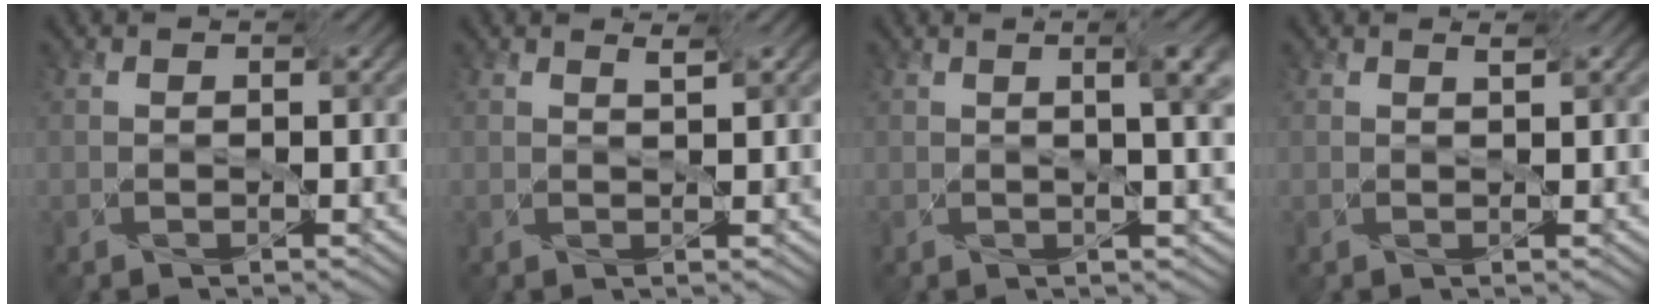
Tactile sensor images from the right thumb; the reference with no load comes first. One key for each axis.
{"total": 1.5, "fx": 1.5, "fy": -0.1, "fz": 0.4, "tx": 0.001, "ty": -0.002, "tz": 0.026}
{"total": 6.2, "fx": 2.0, "fy": 1.7, "fz": 5.6, "tx": -0.057, "ty": 0.024, "tz": 0.016}
{"total": 1.0, "fx": 0.9, "fy": -0.1, "fz": 0.4, "tx": 0.002, "ty": -0.002, "tz": 0.016}